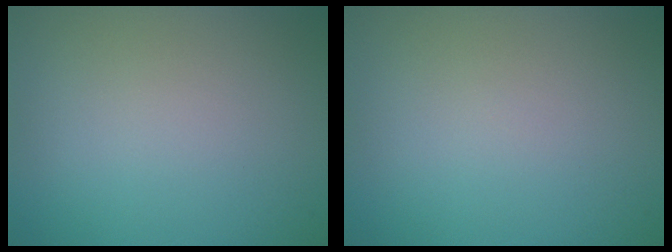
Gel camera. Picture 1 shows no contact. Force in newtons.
{"total": 0.0}